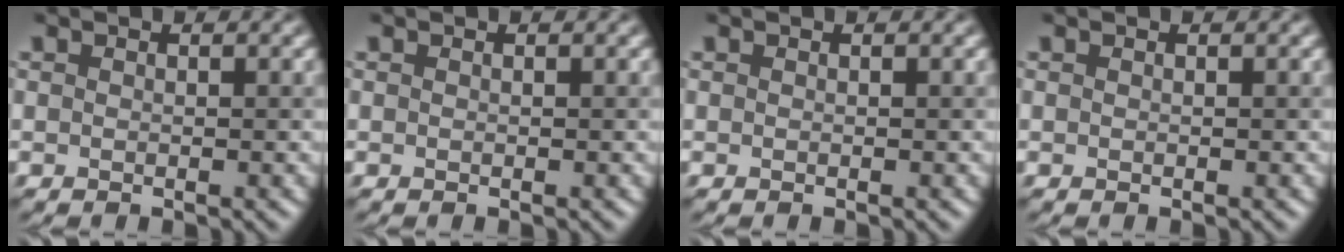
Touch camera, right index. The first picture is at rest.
{"total": 0.0}
{"total": 0.0}
{"total": 0.0}